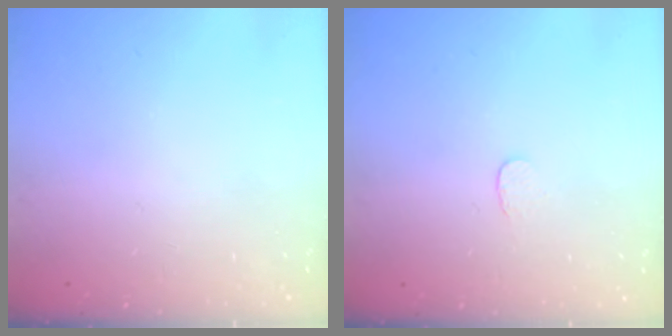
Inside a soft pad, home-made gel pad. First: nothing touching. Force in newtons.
{"total": 3.0, "press": 3.0, "slide": 0.2}